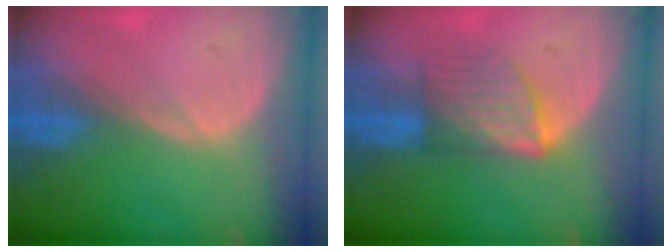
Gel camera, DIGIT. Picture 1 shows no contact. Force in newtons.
{"total": 6.0, "press": 5.9, "slide": 1.3}